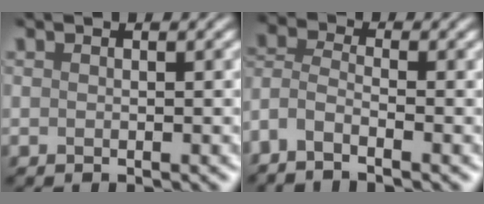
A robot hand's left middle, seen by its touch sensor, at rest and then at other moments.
{"total": 3.2, "force": [-3.0, 0.6, 1.1], "torque": [-0.033, -0.003, -0.064]}